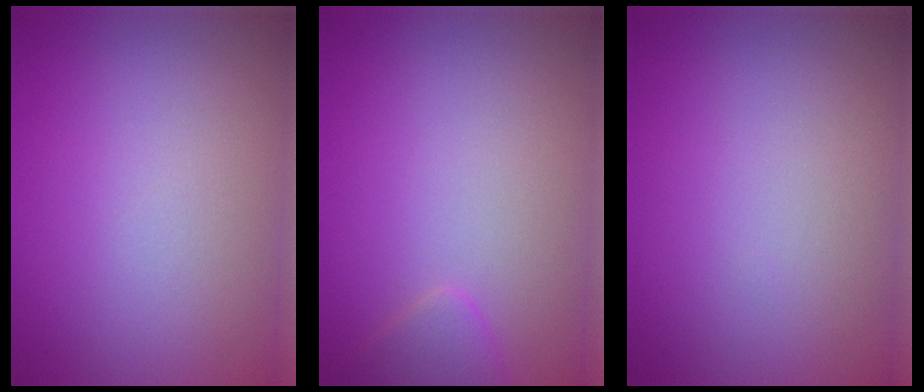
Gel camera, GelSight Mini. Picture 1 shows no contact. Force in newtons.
{"total": 1.4, "press": 1.4, "slide": 0.1}
{"total": 0.0}